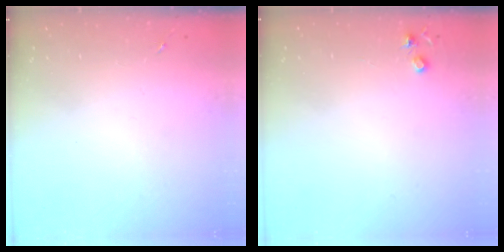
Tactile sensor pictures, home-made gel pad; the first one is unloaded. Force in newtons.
{"total": 4.2, "press": 4.1, "slide": 0.7}